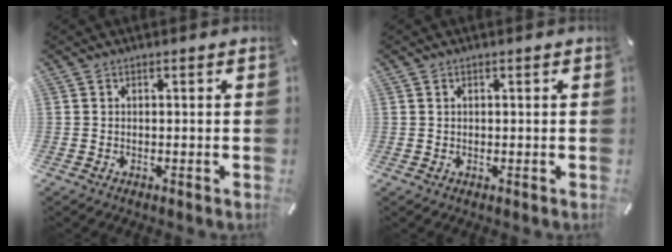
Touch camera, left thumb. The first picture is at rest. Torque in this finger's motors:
{"motor_torque": [0.09, -0.18, 0.07, 0.02, 0.02]}